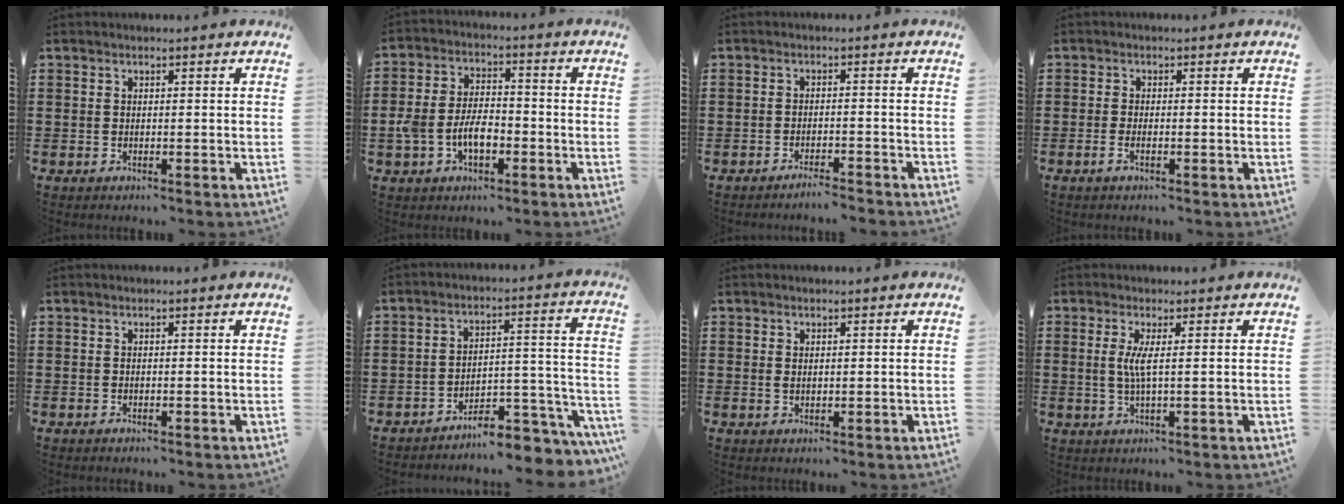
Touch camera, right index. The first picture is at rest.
{"total": 6.3, "force": [-2.3, 3.4, 4.8], "torque": [-0.115, 0.003, -0.050]}
{"total": 2.2, "force": [-2.1, -0.2, 0.5], "torque": [-0.011, 0.000, -0.042]}
{"total": 1.1, "force": [-0.7, 0.2, 0.8], "torque": [-0.016, -0.002, -0.013]}
{"total": 0.0}
{"total": 6.6, "force": [-6.2, 1.3, 2.0], "torque": [-0.026, 0.010, -0.119]}
{"total": 0.8, "force": [0.3, 0.4, 0.6], "torque": [-0.013, 0.004, 0.005]}
{"total": 3.3, "force": [0.4, -0.1, 3.3], "torque": [-0.073, -0.009, 0.002]}